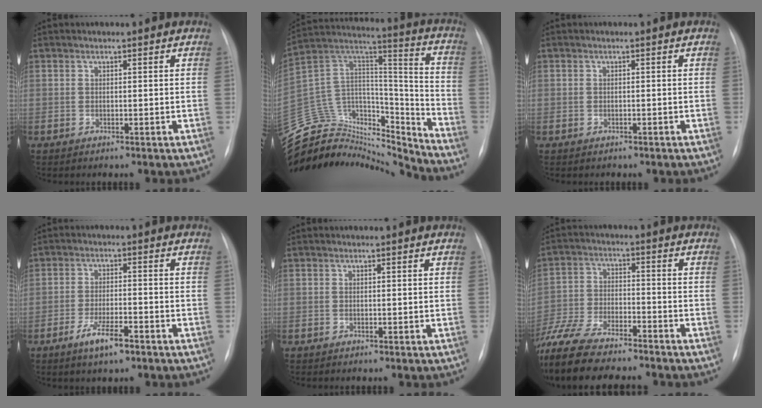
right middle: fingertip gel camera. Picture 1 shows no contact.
{"total": 25.9, "force": [-24.5, 7.0, 4.7], "torque": [-0.135, 0.068, -0.391]}
{"total": 1.4, "force": [-0.7, 1.2, 0.0], "torque": [-0.006, 0.006, -0.007]}
{"total": 5.3, "force": [-3.2, 1.1, 4.0], "torque": [-0.081, -0.005, -0.056]}
{"total": 0.0}
{"total": 14.7, "force": [-12.7, 3.3, 6.7], "torque": [-0.136, -0.015, -0.213]}